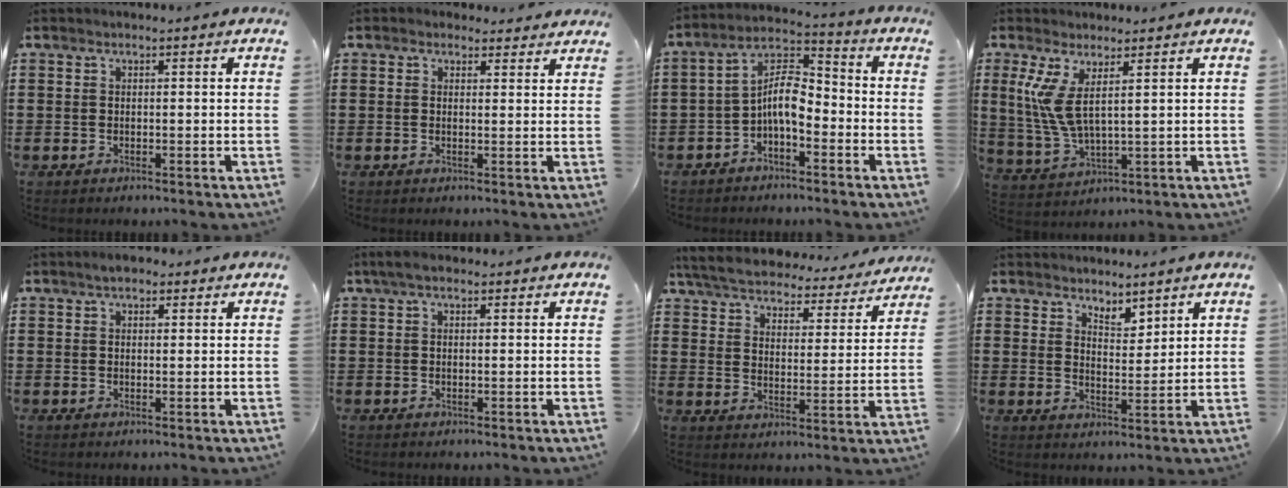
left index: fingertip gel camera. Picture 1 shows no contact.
{"total": 1.6, "force": [1.5, 0.7, 0.1], "torque": [0.001, 0.002, 0.026]}
{"total": 7.6, "force": [-2.9, 3.4, 6.2], "torque": [-0.132, 0.005, -0.060]}
{"total": 7.1, "force": [3.2, 1.7, 6.1], "torque": [-0.155, -0.018, 0.050]}
{"total": 2.1, "force": [1.6, 0.8, 1.1], "torque": [-0.024, 0.009, 0.028]}
{"total": 1.9, "force": [0.8, 0.8, 1.5], "torque": [-0.031, 0.007, 0.014]}
{"total": 5.5, "force": [5.4, 0.5, 1.0], "torque": [-0.049, -0.035, 0.090]}
{"total": 3.4, "force": [3.3, 0.9, 0.1], "torque": [-0.004, -0.011, 0.059]}